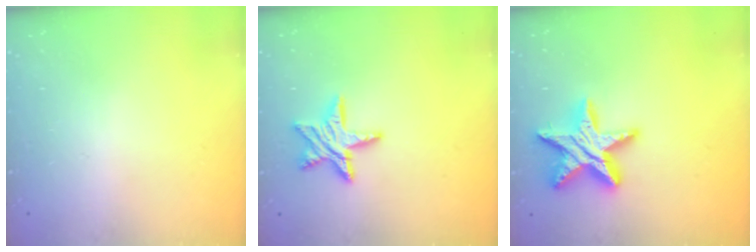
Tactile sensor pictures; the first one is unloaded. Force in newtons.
{"total": 11.2, "press": 11.2, "slide": 0.8}
{"total": 16.9, "press": 16.8, "slide": 1.3}